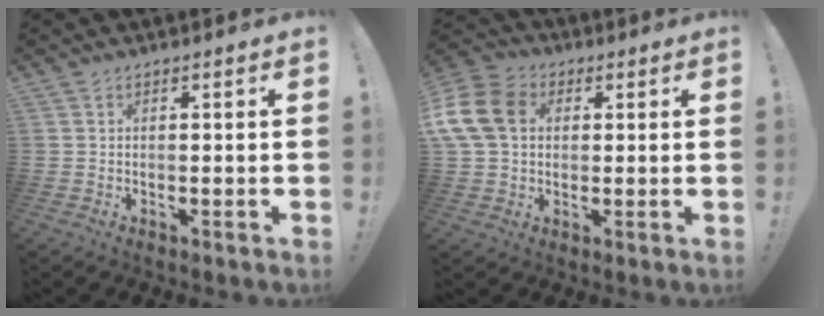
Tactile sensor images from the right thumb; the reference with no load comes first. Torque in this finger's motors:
{"motor_torque": [0.94, 1.85, 0.14, 0.09, 0.31]}